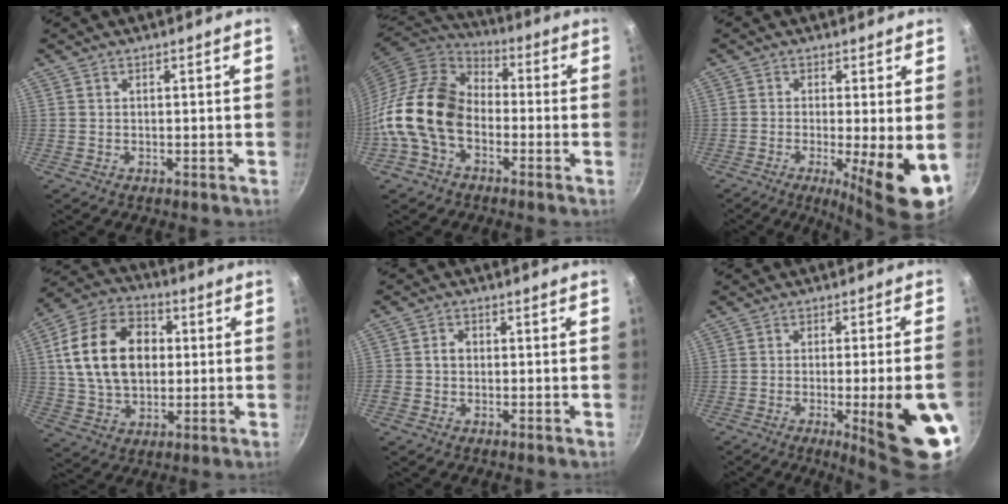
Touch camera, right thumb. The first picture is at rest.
{"total": 16.1, "force": [-3.9, 11.0, 11.1], "torque": [-0.177, 0.039, -0.097]}
{"total": 10.6, "force": [-2.4, 1.9, 10.1], "torque": [-0.146, -0.009, -0.033]}
{"total": 18.4, "force": [2.5, 12.9, 12.9], "torque": [-0.203, 0.017, 0.035]}
{"total": 2.4, "force": [-0.3, 2.1, 1.2], "torque": [-0.011, 0.009, -0.007]}
{"total": 15.6, "force": [-4.7, 2.6, 14.7], "torque": [-0.177, 0.012, -0.055]}